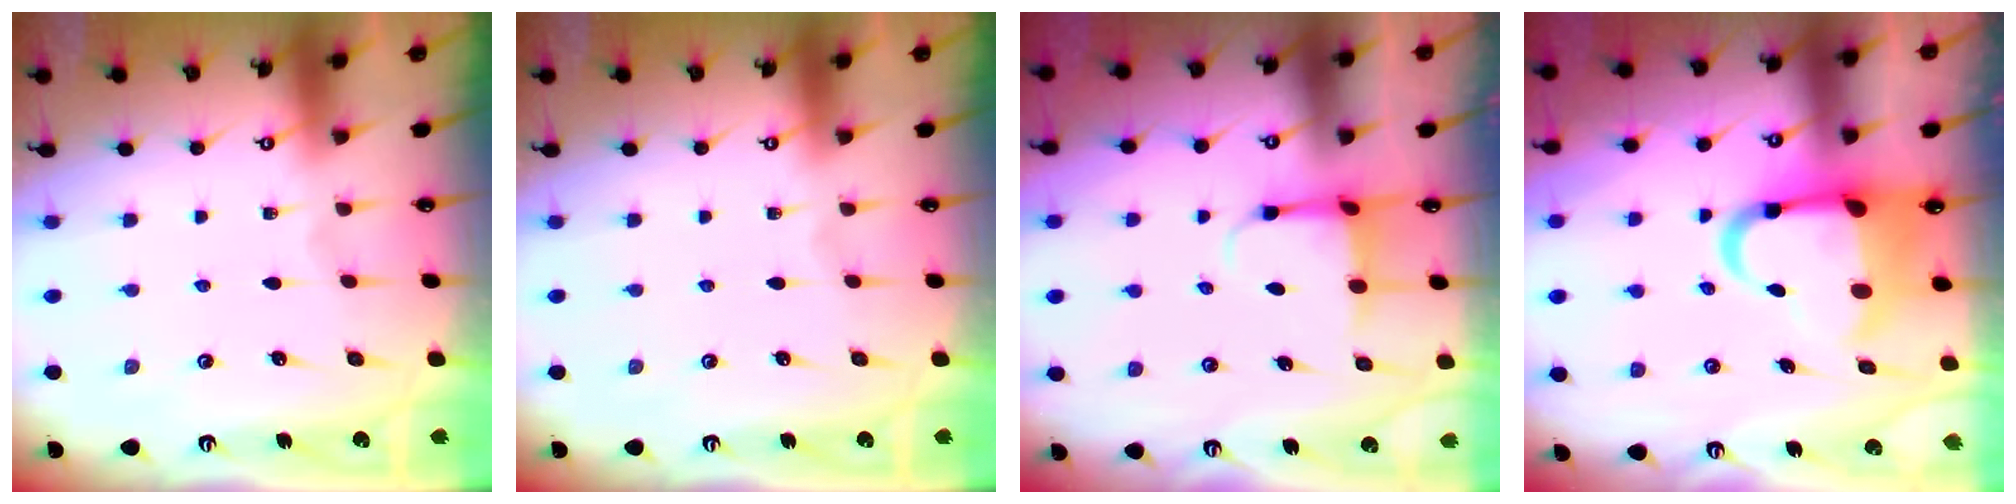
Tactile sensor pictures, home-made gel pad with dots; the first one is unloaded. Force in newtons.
{"total": 0.0}
{"total": 3.7, "press": 3.3, "slide": 1.6}
{"total": 12.8, "press": 12.7, "slide": 1.7}